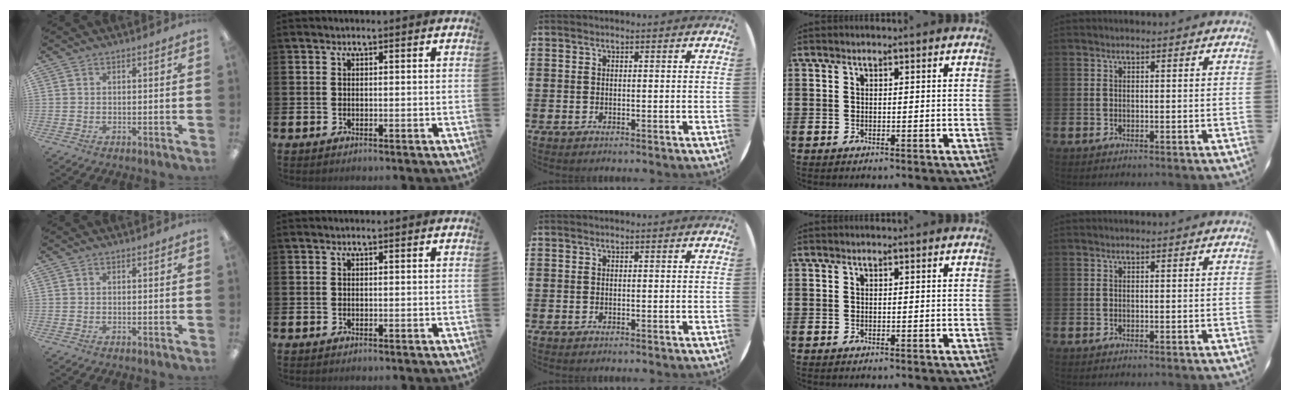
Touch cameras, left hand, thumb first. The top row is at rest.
{}